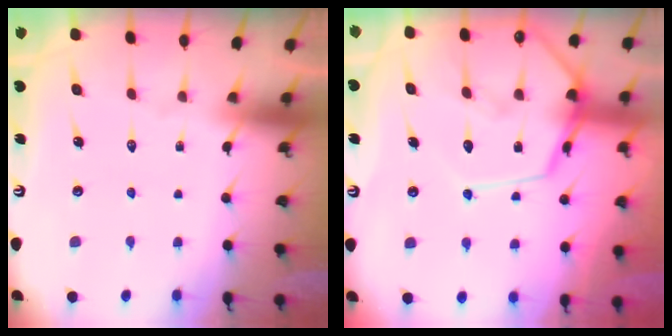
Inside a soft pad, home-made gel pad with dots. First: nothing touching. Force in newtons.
{"total": 14.6, "press": 14.5, "slide": 1.4}